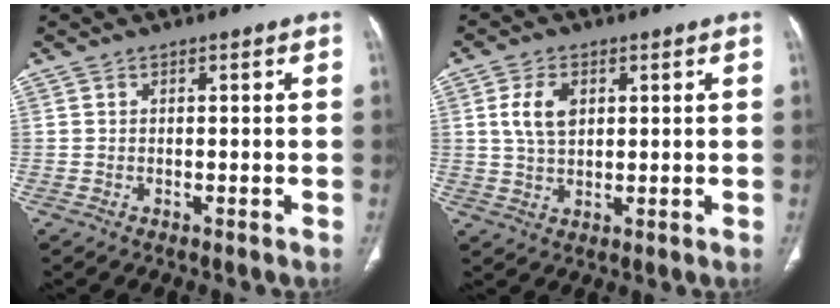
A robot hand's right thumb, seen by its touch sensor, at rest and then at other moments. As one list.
[{"total": 6.0, "force": [1.7, 3.7, 4.4], "torque": [-0.080, -0.003, 0.034]}]